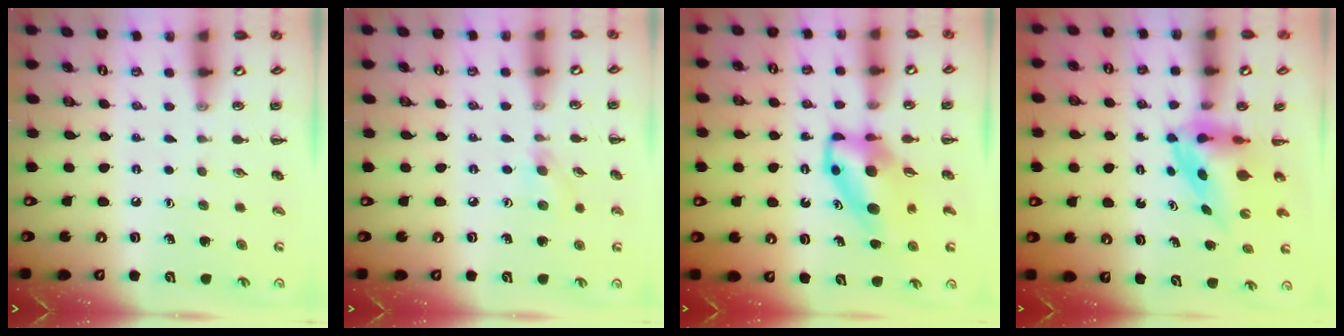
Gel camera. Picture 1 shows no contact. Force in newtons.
{"total": 5.7, "press": 5.3, "slide": 2.0}
{"total": 6.9, "press": 6.7, "slide": 1.7}
{"total": 3.7, "press": 3.6, "slide": 0.9}